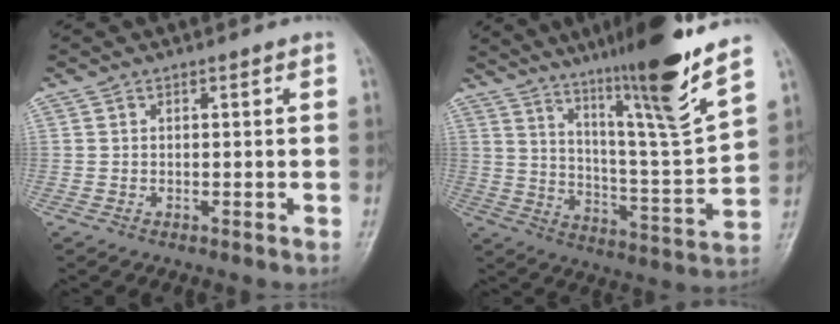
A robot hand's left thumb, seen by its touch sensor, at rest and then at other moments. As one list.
[{"total": 19.4, "force": [14.0, -0.2, 13.4], "torque": [-0.192, -0.083, 0.228]}]